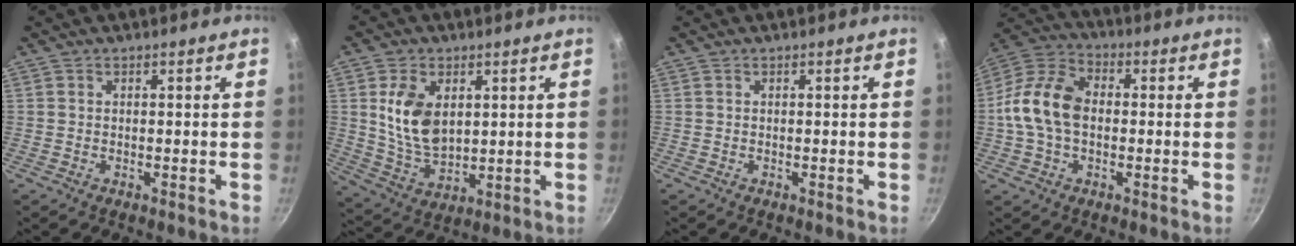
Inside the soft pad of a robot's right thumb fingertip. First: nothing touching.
{"total": 11.3, "force": [2.7, 7.3, 8.2], "torque": [-0.139, -0.023, 0.063]}
{"total": 0.0}
{"total": 13.2, "force": [-0.4, 9.0, 9.5], "torque": [-0.163, 0.033, -0.026]}